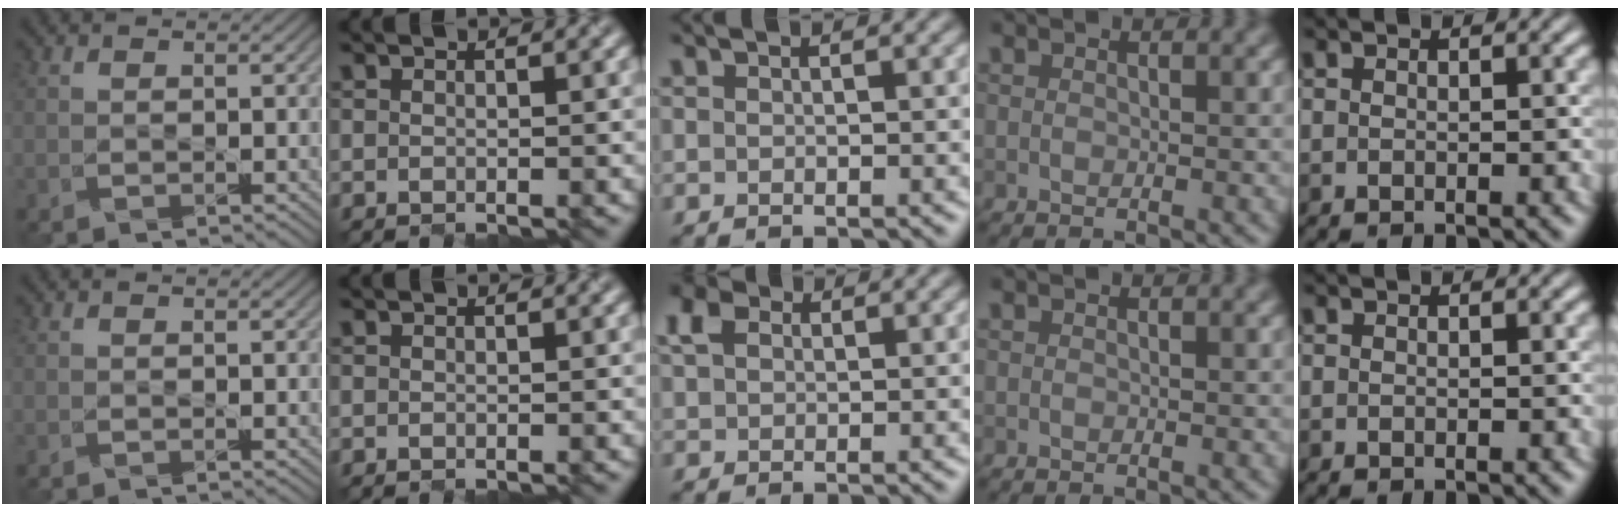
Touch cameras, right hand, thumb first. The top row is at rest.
{"middle": {"total": 3.1, "force": [1.4, 2.2, 1.6], "torque": [-0.041, 0.006, 0.026]}}